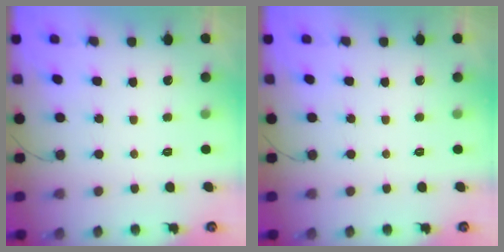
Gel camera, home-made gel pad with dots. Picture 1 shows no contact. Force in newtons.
{"total": 0.0}